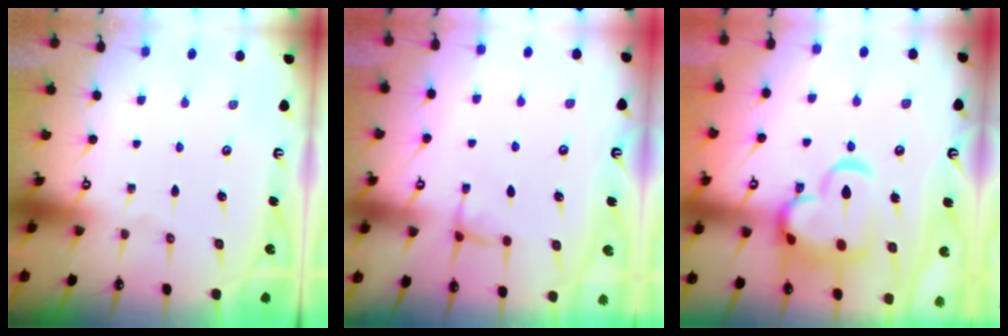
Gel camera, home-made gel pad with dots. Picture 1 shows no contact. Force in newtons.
{"total": 1.2, "press": 0.9, "slide": 0.7}
{"total": 11.4, "press": 11.2, "slide": 1.9}